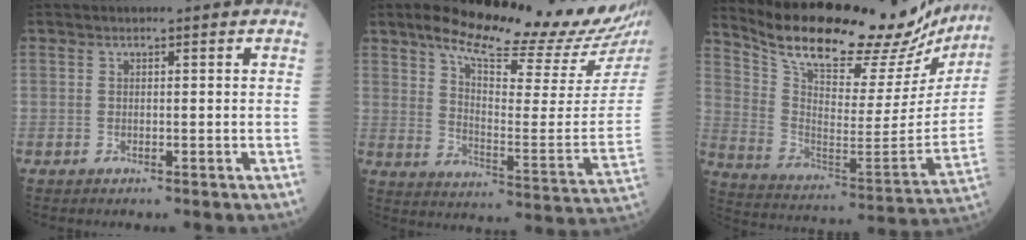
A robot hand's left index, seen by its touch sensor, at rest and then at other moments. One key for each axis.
{"total": 22.3, "fx": 18.7, "fy": 1.6, "fz": 12.1, "tx": -0.178, "ty": -0.058, "tz": 0.256}
{"total": 27.9, "fx": 24.5, "fy": 7.8, "fz": 10.8, "tx": -0.175, "ty": -0.048, "tz": 0.341}